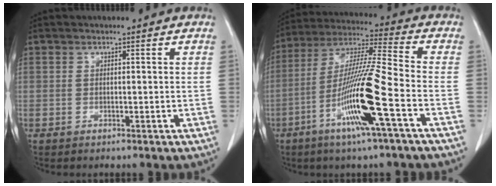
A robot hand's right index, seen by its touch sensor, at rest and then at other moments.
{"total": 15.7, "force": [-5.9, -0.4, 14.5], "torque": [-0.290, -0.012, -0.115]}